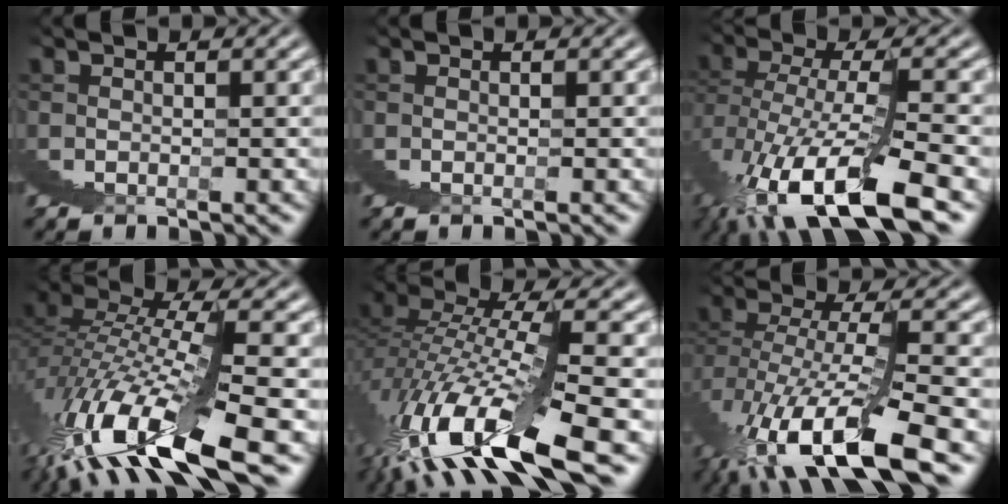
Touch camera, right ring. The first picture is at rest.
{"total": 0.0}
{"total": 5.4, "force": [-1.9, 0.5, 5.0], "torque": [-0.086, -0.006, -0.022]}
{"total": 6.8, "force": [2.0, 1.1, 6.4], "torque": [-0.097, 0.020, 0.028]}
{"total": 6.6, "force": [0.7, 1.3, 6.4], "torque": [-0.105, 0.006, 0.013]}
{"total": 5.9, "force": [-2.6, 0.4, 5.3], "torque": [-0.097, -0.007, -0.032]}